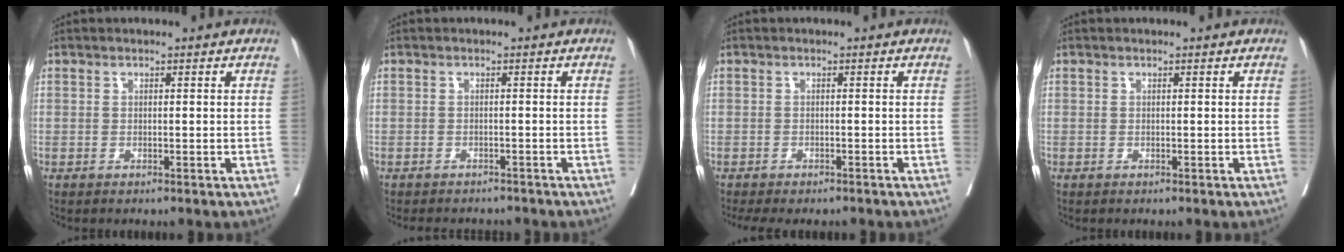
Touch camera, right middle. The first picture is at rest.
{"total": 5.6, "force": [-5.3, 1.5, 1.2], "torque": [-0.008, -0.004, -0.066]}
{"total": 6.4, "force": [-5.5, 2.2, 2.2], "torque": [-0.020, -0.006, -0.076]}
{"total": 0.0}